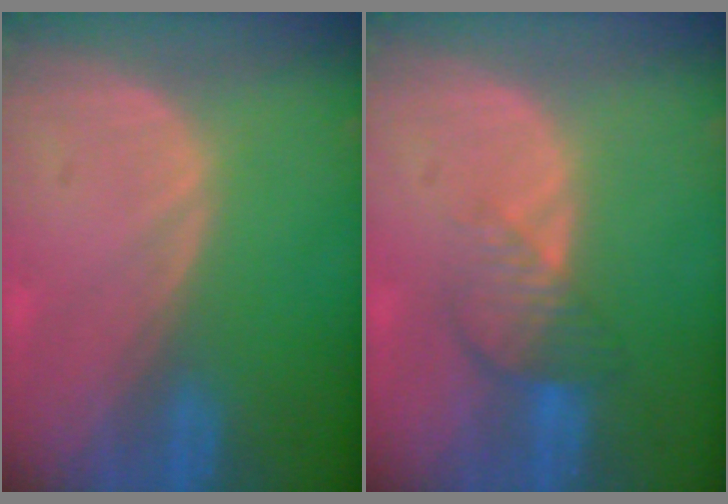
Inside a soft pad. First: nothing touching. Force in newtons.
{"total": 4.5, "press": 3.9, "slide": 2.3}